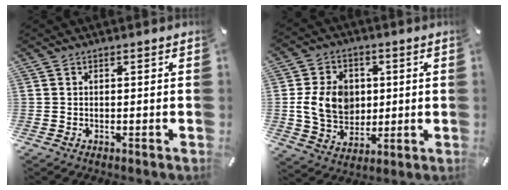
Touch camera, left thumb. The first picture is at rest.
{"total": 11.5, "force": [1.0, 9.4, 6.5], "torque": [-0.144, 0.007, 0.017]}